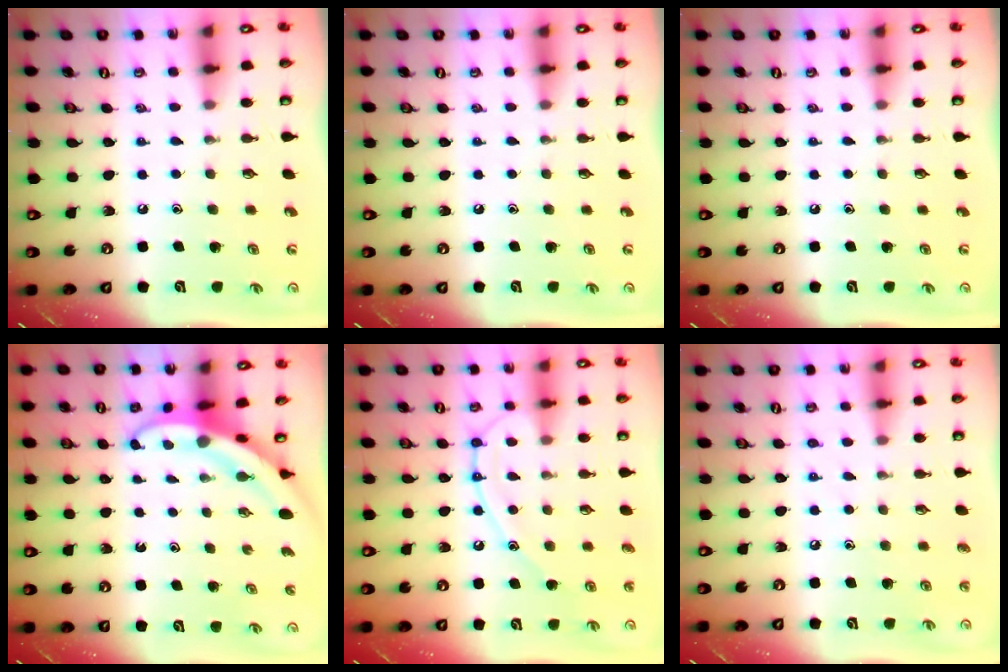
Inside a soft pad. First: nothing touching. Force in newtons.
{"total": 0.0}
{"total": 0.0}
{"total": 3.9, "press": 3.8, "slide": 0.6}
{"total": 13.6, "press": 13.5, "slide": 1.3}
{"total": 6.3, "press": 6.3, "slide": 0.7}